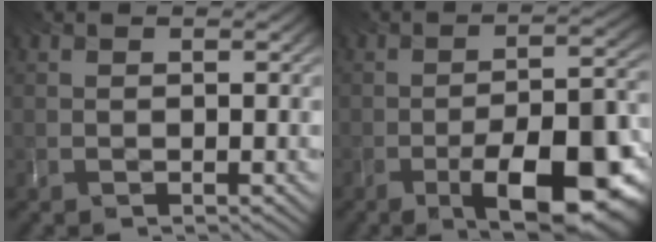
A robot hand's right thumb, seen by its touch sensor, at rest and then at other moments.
{"total": 13.7, "force": [-6.6, 4.8, 11.1], "torque": [-0.160, -0.018, -0.100]}